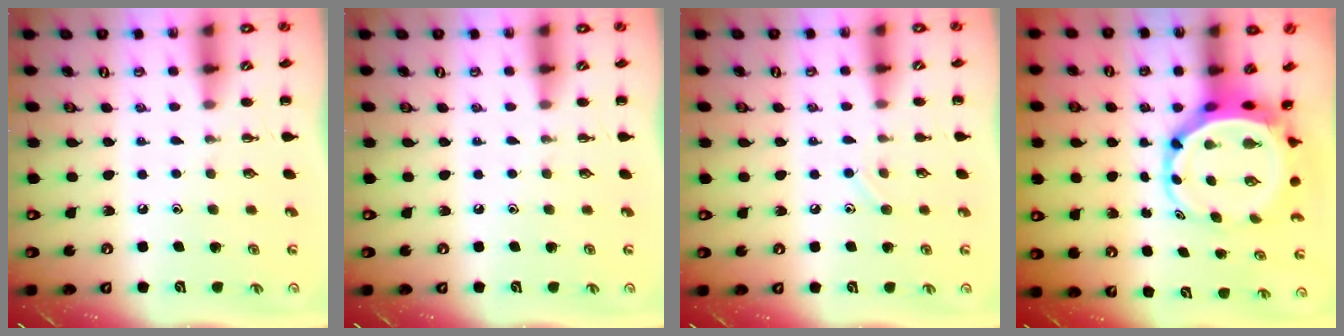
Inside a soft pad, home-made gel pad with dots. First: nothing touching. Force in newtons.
{"total": 0.0}
{"total": 5.8, "press": 5.5, "slide": 1.9}
{"total": 7.2, "press": 6.8, "slide": 2.2}